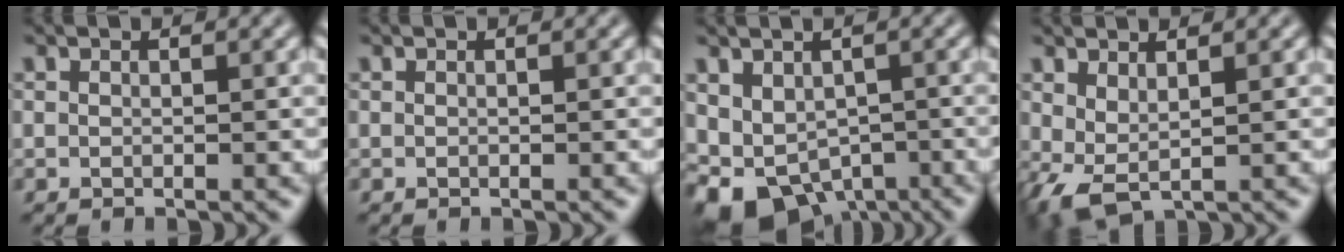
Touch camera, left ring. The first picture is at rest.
{"total": 0.0}
{"total": 7.0, "force": [-2.9, 4.9, 4.0], "torque": [-0.061, -0.021, -0.039]}
{"total": 2.7, "force": [0.6, 1.4, 2.2], "torque": [-0.057, -0.006, 0.013]}